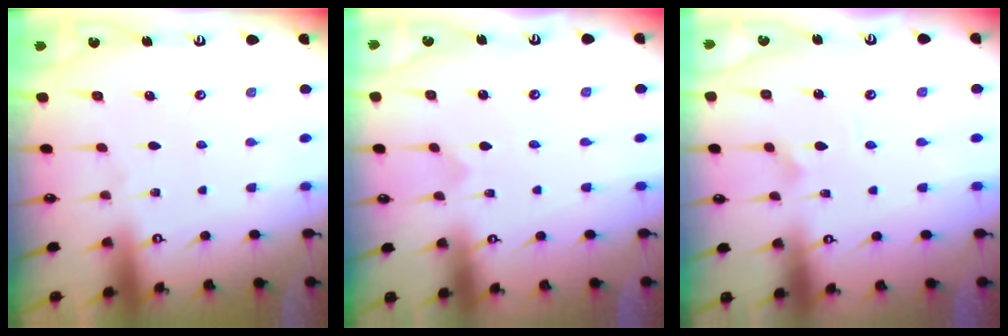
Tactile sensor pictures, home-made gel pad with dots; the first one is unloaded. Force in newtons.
{"total": 0.0}
{"total": 2.4, "press": 2.4, "slide": 0.2}